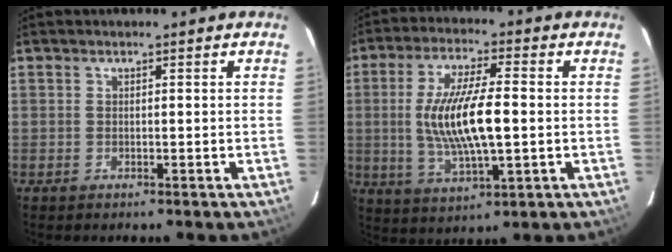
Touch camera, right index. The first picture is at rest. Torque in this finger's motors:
{"motor_torque": [1.11, -0.60, 0.58, 0.21]}